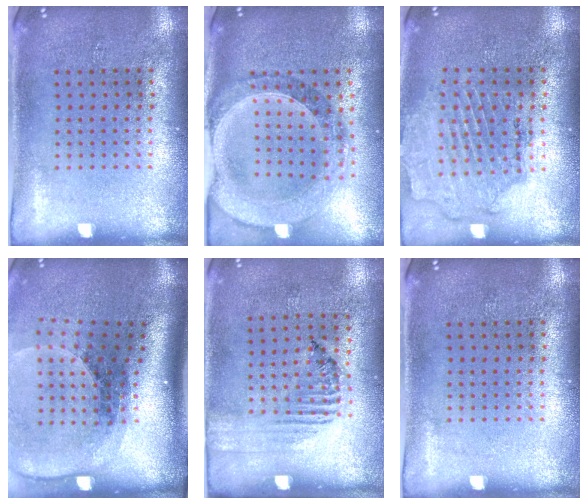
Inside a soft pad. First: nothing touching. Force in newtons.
{"total": 1.4, "press": 1.4, "slide": 0.3}
{"total": 1.6, "press": 1.6, "slide": 0.4}
{"total": 2.6, "press": 1.9, "slide": 1.8}
{"total": 1.5, "press": 1.1, "slide": 1.1}
{"total": 0.0}